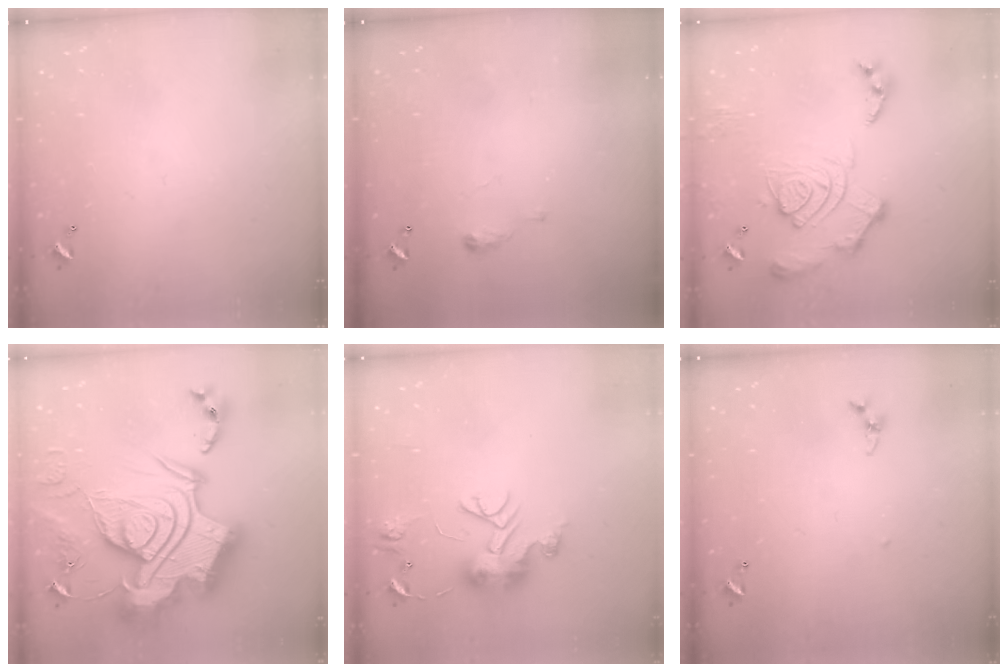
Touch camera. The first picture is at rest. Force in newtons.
{"total": 4.8, "press": 4.7, "slide": 0.6}
{"total": 17.1, "press": 17.0, "slide": 1.6}
{"total": 0.6, "press": 0.6, "slide": 0.0}
{"total": 10.5, "press": 10.5, "slide": 1.0}
{"total": 3.8, "press": 3.8, "slide": 0.3}